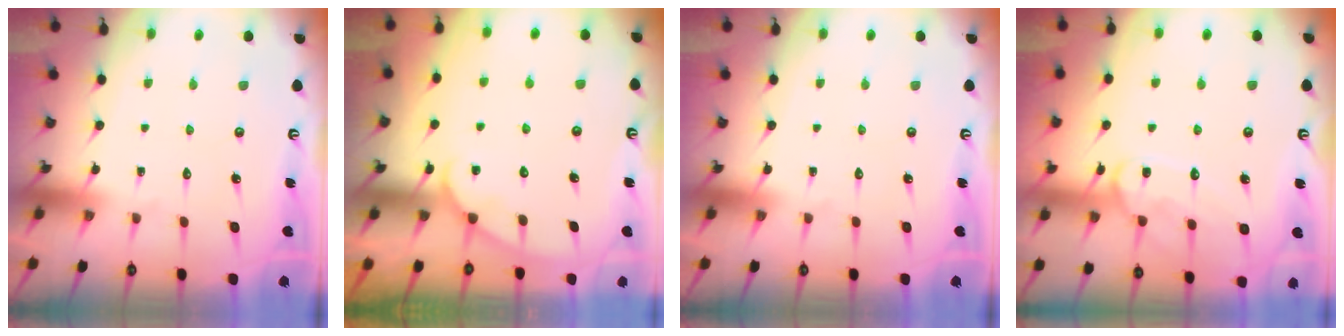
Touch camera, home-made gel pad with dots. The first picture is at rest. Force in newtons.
{"total": 4.5, "press": 4.5, "slide": 0.4}
{"total": 0.0}
{"total": 13.5, "press": 13.5, "slide": 1.1}